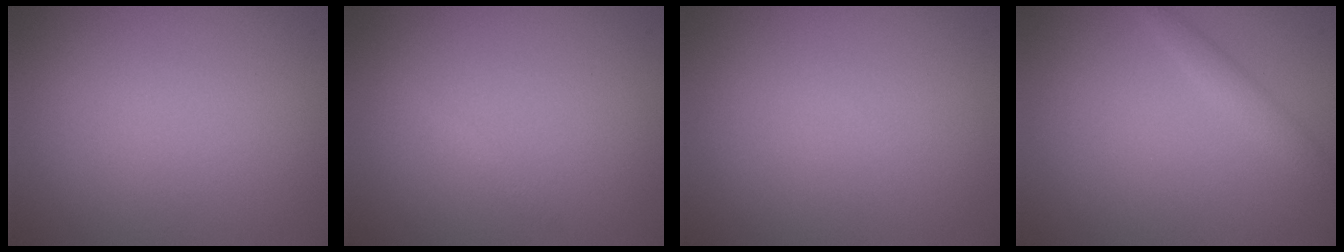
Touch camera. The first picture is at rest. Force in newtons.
{"total": 0.6, "press": 0.5, "slide": 0.1}
{"total": 0.0}
{"total": 1.5, "press": 1.5, "slide": 0.1}